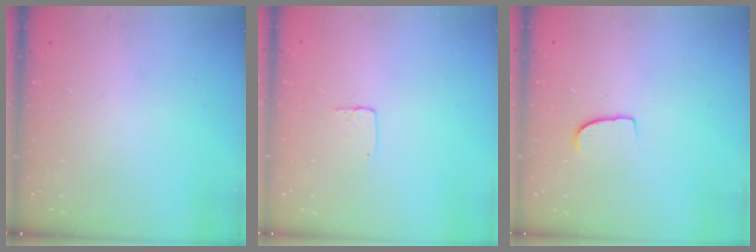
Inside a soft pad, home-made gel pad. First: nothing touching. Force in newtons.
{"total": 3.5, "press": 3.5, "slide": 0.2}
{"total": 5.2, "press": 5.2, "slide": 0.4}